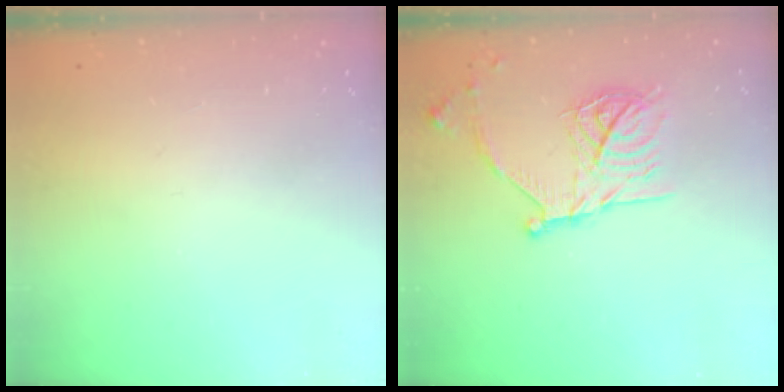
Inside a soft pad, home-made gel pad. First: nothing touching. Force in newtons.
{"total": 18.2, "press": 18.2, "slide": 1.2}